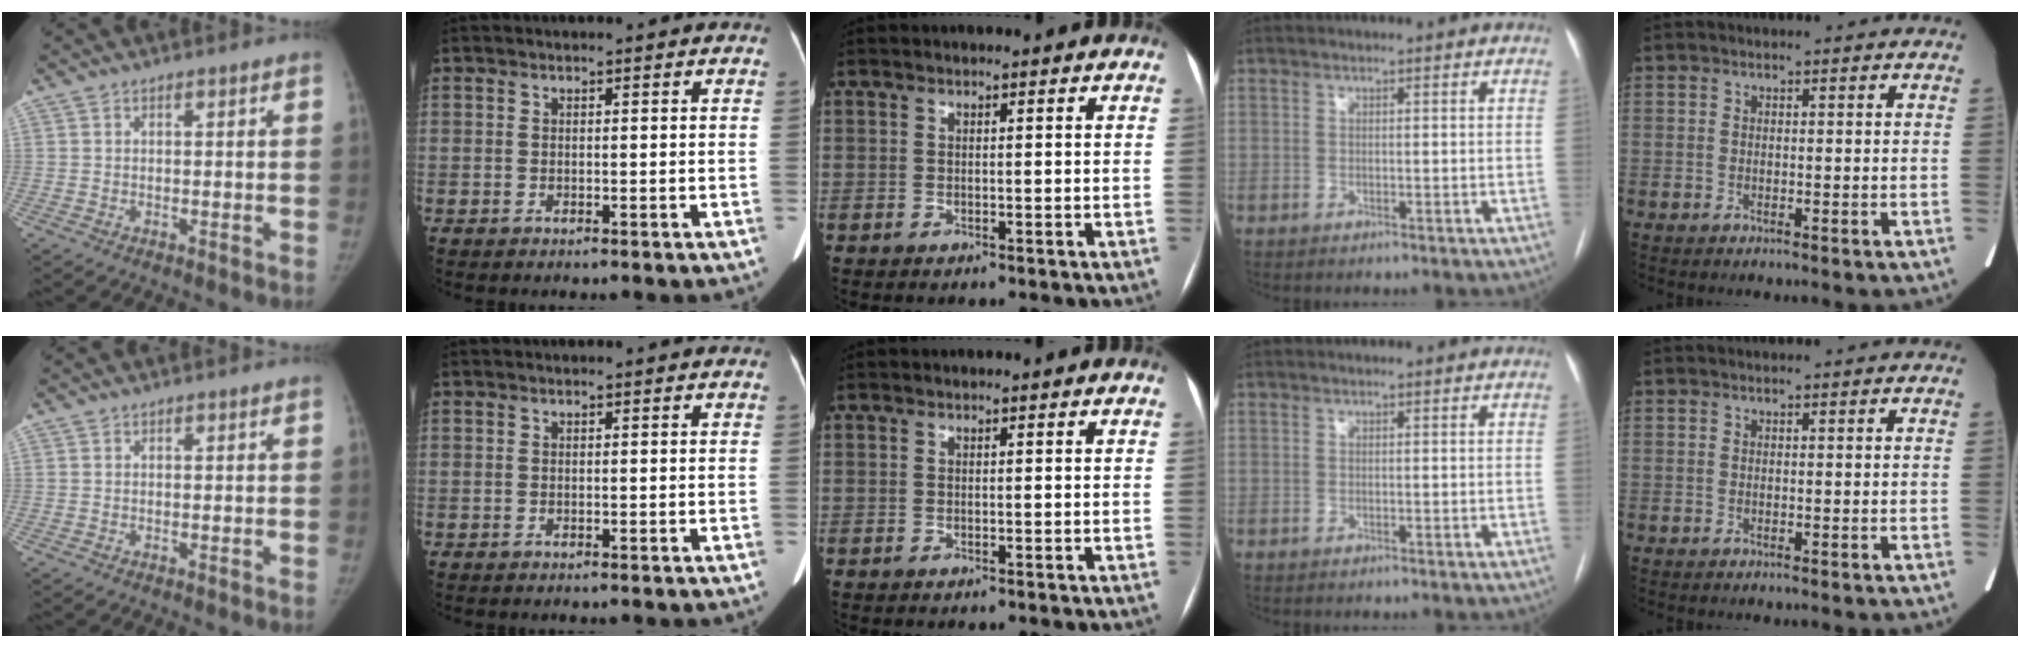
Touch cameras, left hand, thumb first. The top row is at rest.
{}